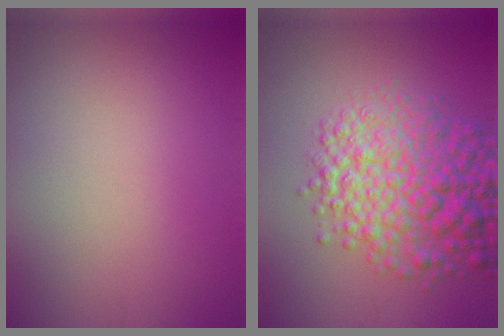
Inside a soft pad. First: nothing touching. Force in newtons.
{"total": 8.5, "press": 8.5, "slide": 0.3}